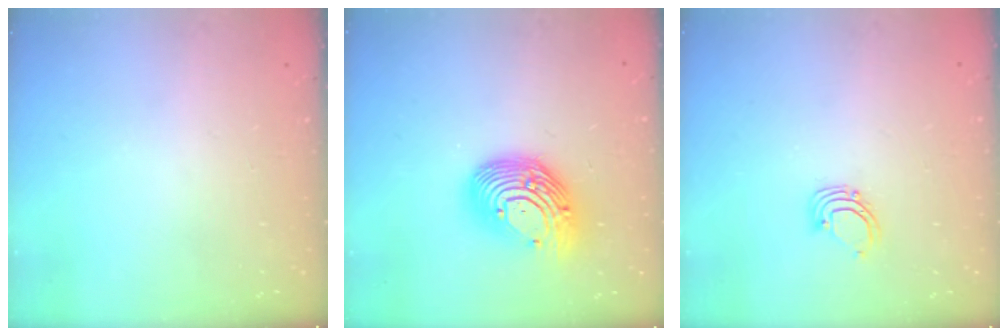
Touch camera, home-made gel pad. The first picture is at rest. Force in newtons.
{"total": 16.1, "press": 16.0, "slide": 2.0}
{"total": 2.9, "press": 2.9, "slide": 0.3}